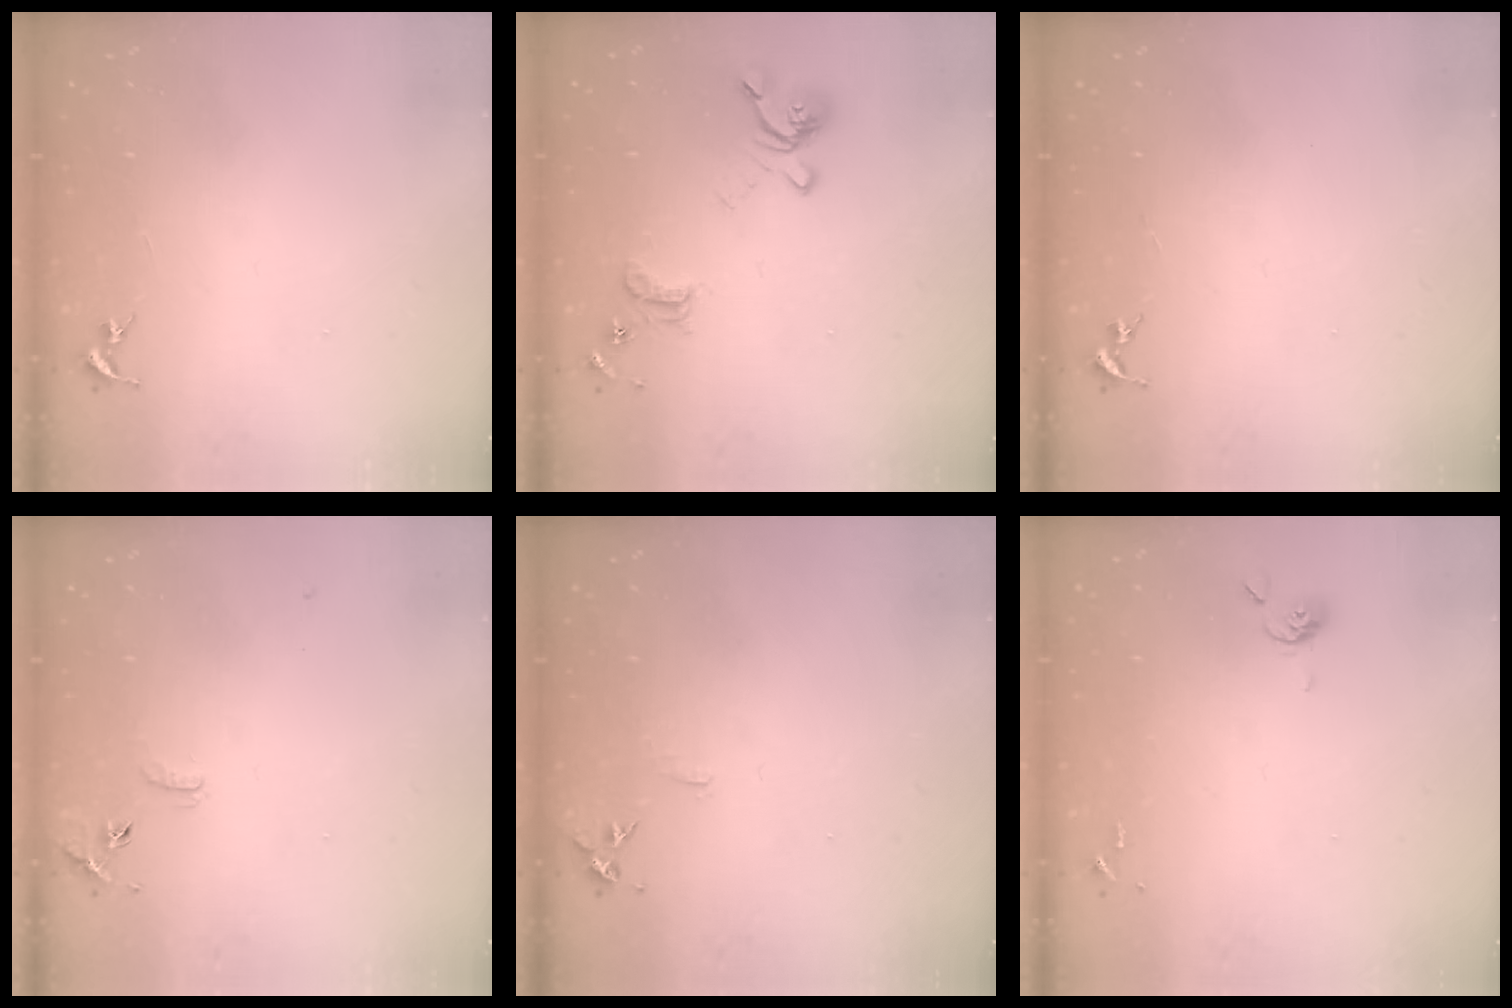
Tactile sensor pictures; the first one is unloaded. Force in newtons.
{"total": 14.2, "press": 14.1, "slide": 1.6}
{"total": 0.0}
{"total": 6.9, "press": 6.9, "slide": 0.6}
{"total": 5.5, "press": 5.4, "slide": 0.6}
{"total": 4.6, "press": 4.5, "slide": 0.5}